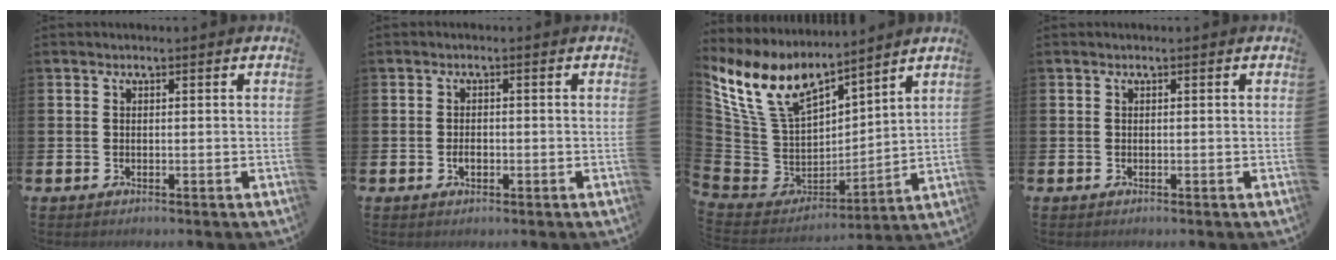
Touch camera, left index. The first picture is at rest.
{"total": 1.5, "force": [-0.5, 0.9, 1.1], "torque": [-0.020, 0.003, -0.010]}
{"total": 11.4, "force": [8.9, 5.5, 4.6], "torque": [-0.152, -0.053, 0.166]}
{"total": 0.0}